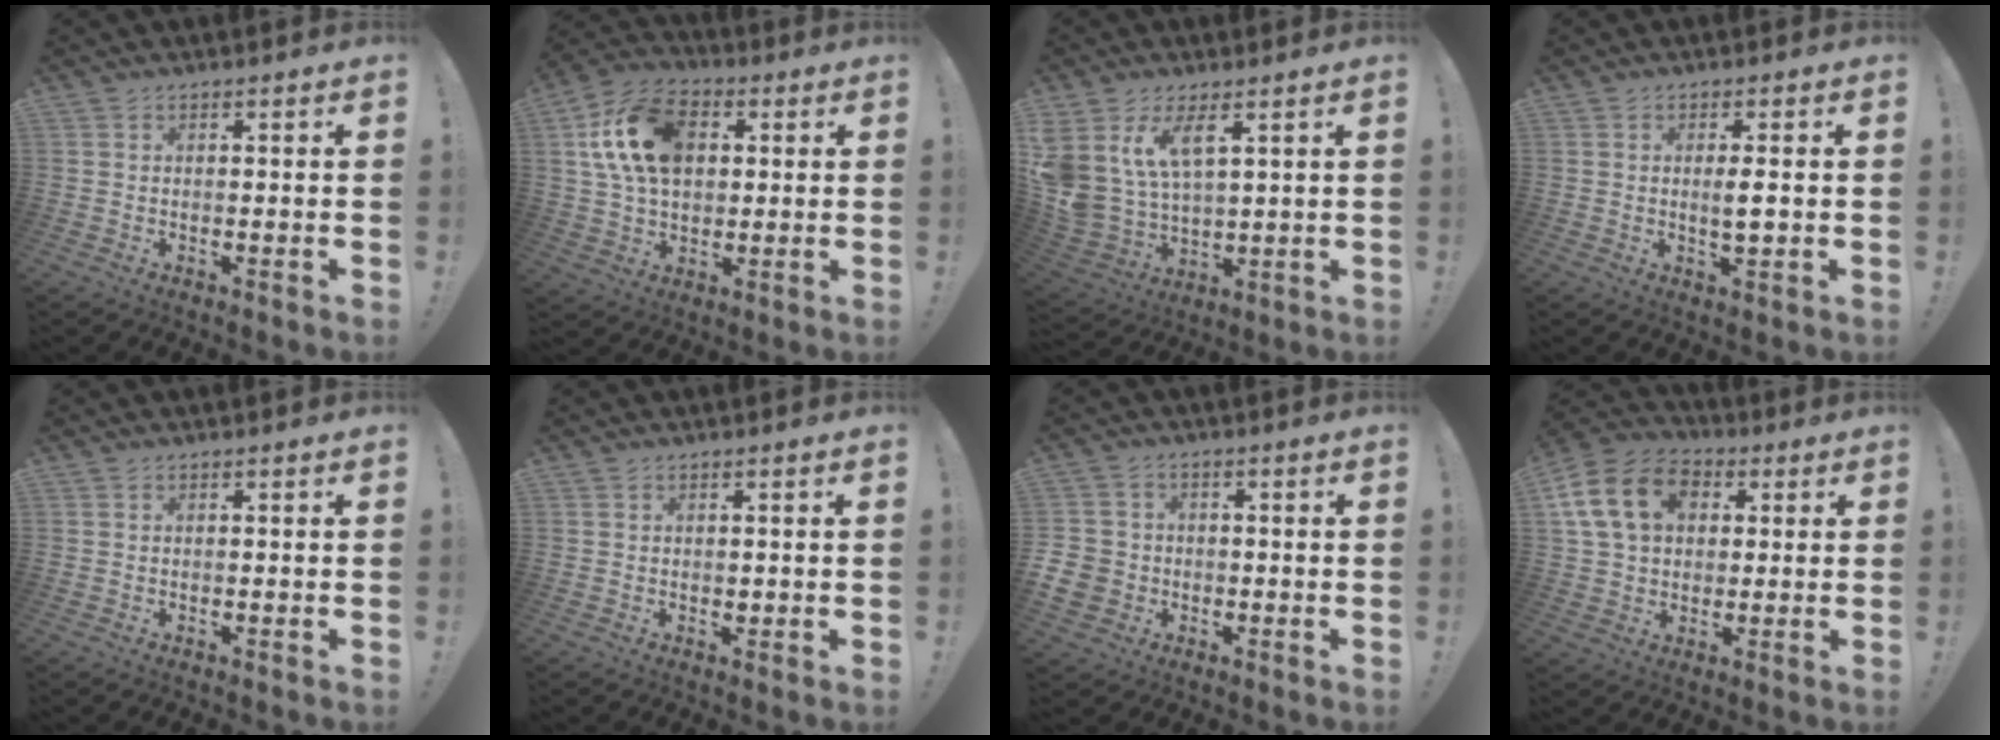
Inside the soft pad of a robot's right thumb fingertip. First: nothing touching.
{"total": 17.5, "force": [4.1, 11.8, 12.2], "torque": [-0.207, 0.002, 0.078]}
{"total": 11.8, "force": [7.0, 6.1, 7.3], "torque": [-0.174, -0.038, 0.134]}
{"total": 3.7, "force": [0.0, 0.8, 3.6], "torque": [-0.051, -0.007, -0.004]}
{"total": 0.0}
{"total": 0.5, "force": [0.3, 0.3, 0.4], "torque": [-0.002, 0.001, 0.003]}
{"total": 7.3, "force": [-2.1, 6.6, 2.5], "torque": [-0.058, 0.019, -0.037]}
{"total": 17.0, "force": [5.2, 13.0, 9.7], "torque": [-0.172, 0.004, 0.103]}